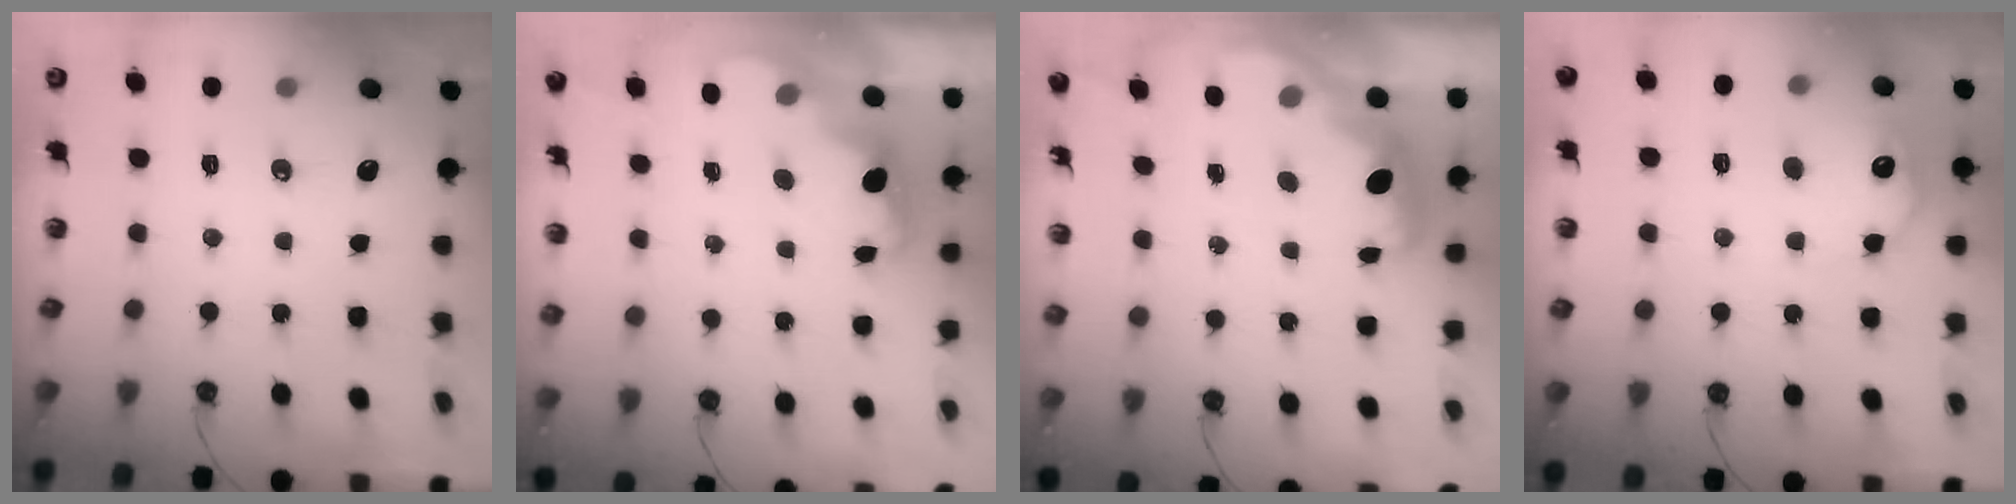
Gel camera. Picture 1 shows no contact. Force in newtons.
{"total": 2.4, "press": 2.3, "slide": 0.5}
{"total": 2.7, "press": 2.6, "slide": 0.6}
{"total": 10.5, "press": 10.5, "slide": 0.5}